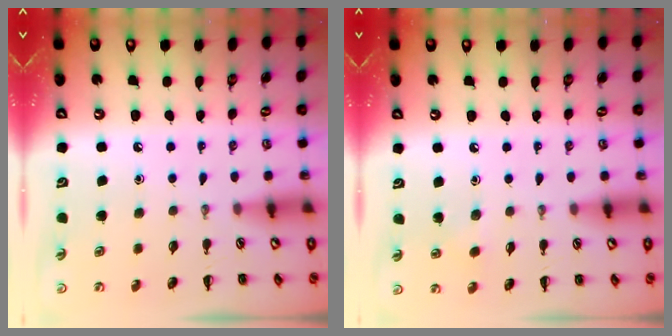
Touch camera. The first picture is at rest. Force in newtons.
{"total": 1.7, "press": 1.6, "slide": 0.6}